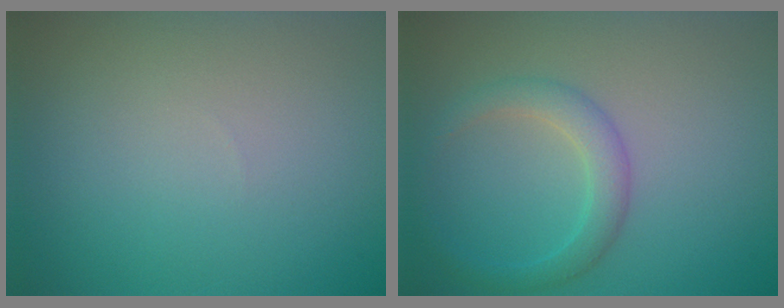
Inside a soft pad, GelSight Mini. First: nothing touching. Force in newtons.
{"total": 2.6, "press": 2.6, "slide": 0.1}